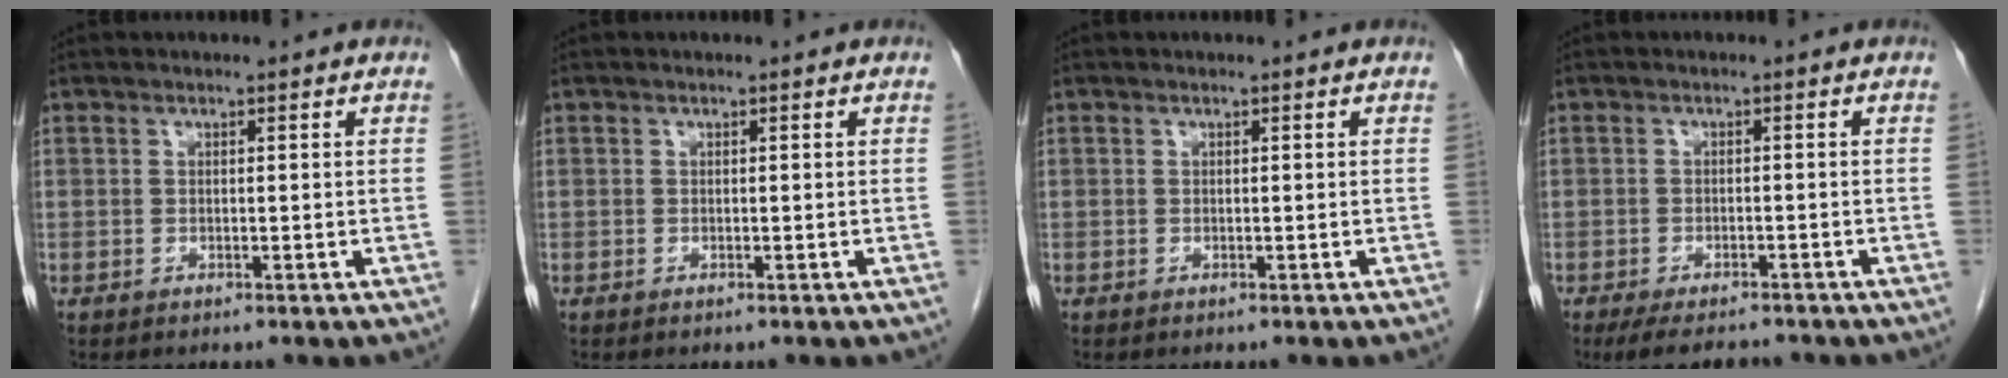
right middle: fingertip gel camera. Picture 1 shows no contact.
{"total": 0.0}
{"total": 0.0}
{"total": 6.7, "force": [-5.6, 2.0, 2.9], "torque": [-0.047, -0.011, -0.084]}